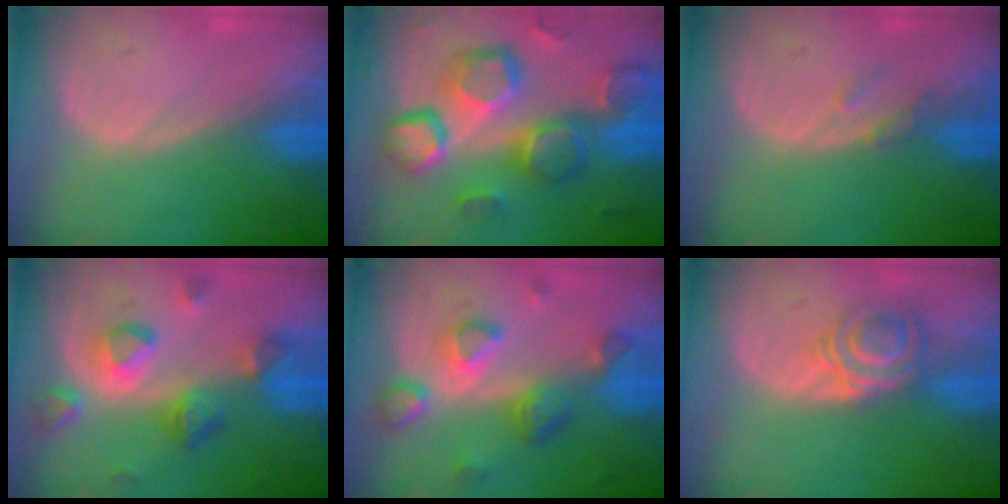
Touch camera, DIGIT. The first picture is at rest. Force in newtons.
{"total": 13.0, "press": 11.4, "slide": 6.4}
{"total": 1.6, "press": 1.6, "slide": 0.2}
{"total": 7.8, "press": 7.5, "slide": 2.0}
{"total": 7.9, "press": 7.0, "slide": 3.6}
{"total": 5.8, "press": 4.9, "slide": 3.2}